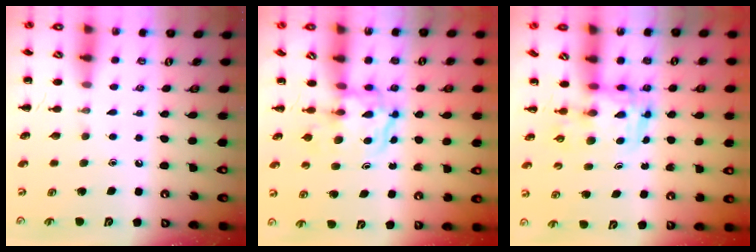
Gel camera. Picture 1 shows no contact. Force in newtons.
{"total": 3.8, "press": 3.8, "slide": 0.4}
{"total": 3.7, "press": 3.6, "slide": 0.7}